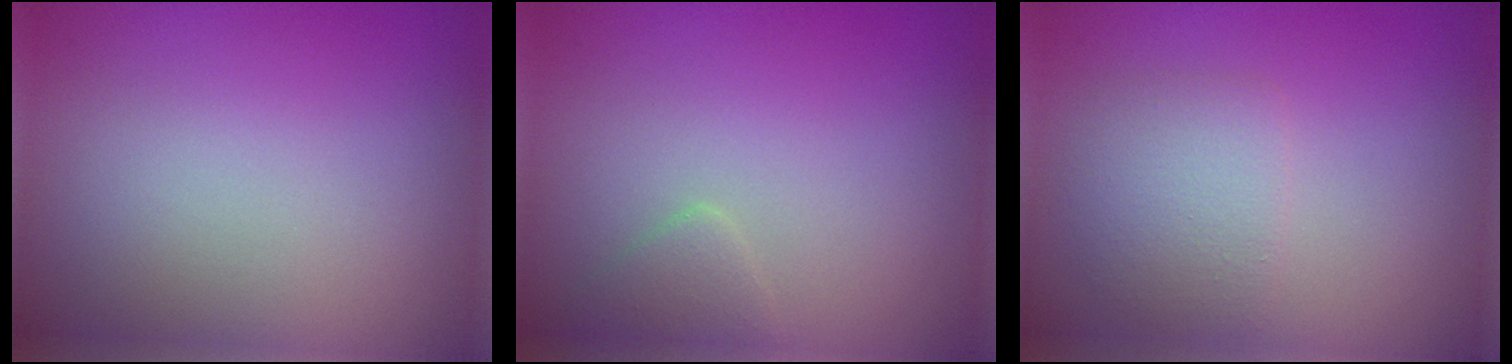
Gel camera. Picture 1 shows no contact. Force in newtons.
{"total": 1.3, "press": 1.3, "slide": 0.1}
{"total": 2.8, "press": 2.8, "slide": 0.1}